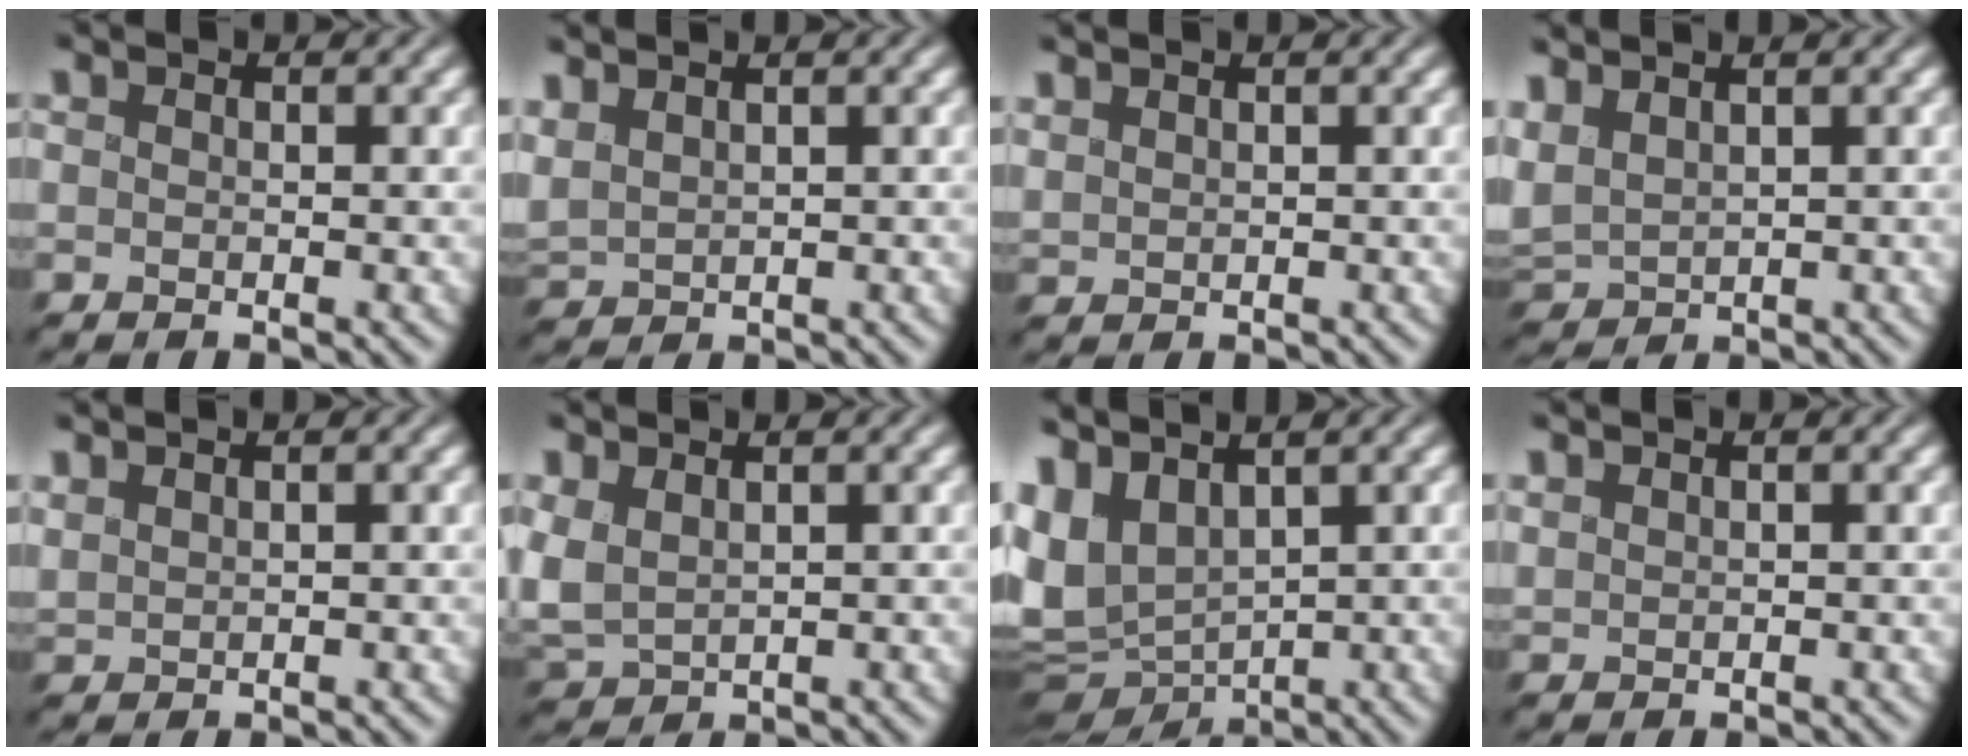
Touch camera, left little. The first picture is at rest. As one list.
[{"total": 2.3, "force": [1.6, 1.0, 1.2], "torque": [-0.041, 0.015, 0.036]}, {"total": 1.2, "force": [1.1, 0.4, 0.4], "torque": [-0.002, 0.003, 0.017]}, {"total": 2.5, "force": [1.4, 1.2, 1.6], "torque": [-0.048, 0.010, 0.037]}, {"total": 1.5, "force": [1.3, 0.5, 0.6], "torque": [-0.006, 0.009, 0.020]}, {"total": 3.1, "force": [0.8, 1.9, 2.3], "torque": [-0.069, -0.001, 0.025]}, {"total": 7.5, "force": [1.7, 4.6, 5.6], "torque": [-0.126, -0.011, 0.051]}, {"total": 0.9, "force": [0.8, 0.2, 0.1], "torque": [0.001, -0.002, 0.016]}]